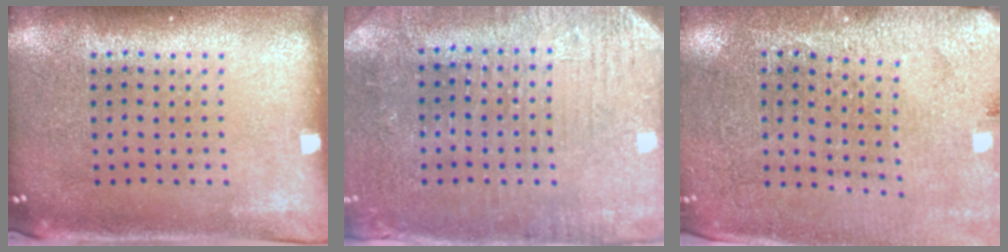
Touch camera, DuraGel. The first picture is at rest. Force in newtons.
{"total": 2.9, "press": 2.8, "slide": 0.7}
{"total": 2.8, "press": 2.8, "slide": 0.3}